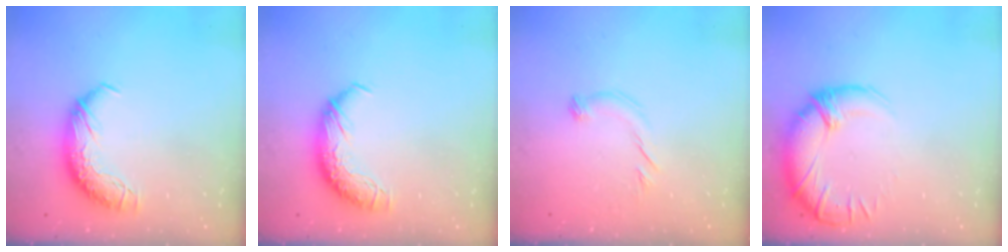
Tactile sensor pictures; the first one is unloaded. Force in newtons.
{"total": 0.0}
{"total": 6.5, "press": 6.5, "slide": 1.0}
{"total": 2.8, "press": 0.1, "slide": 2.8}